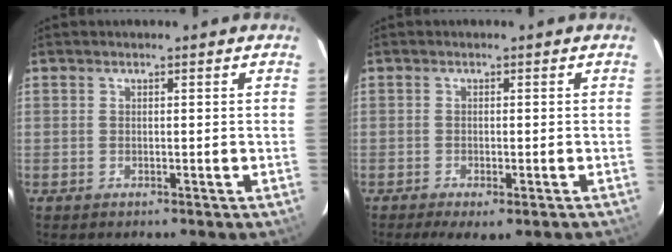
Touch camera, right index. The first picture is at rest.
{"total": 5.4, "force": [-3.8, 1.6, 3.6], "torque": [-0.074, -0.021, -0.056]}